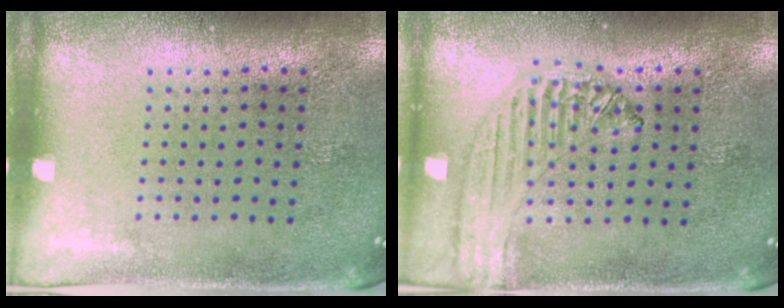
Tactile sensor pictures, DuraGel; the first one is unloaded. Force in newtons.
{"total": 1.3, "press": 1.3, "slide": 0.1}